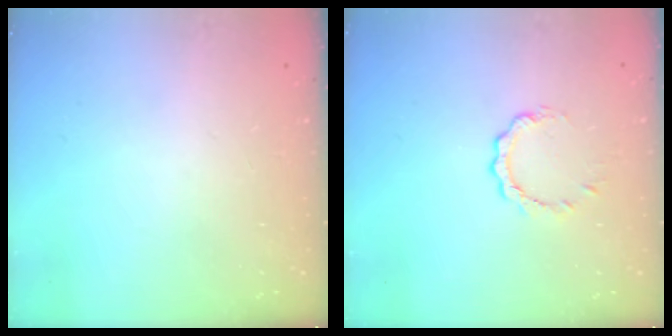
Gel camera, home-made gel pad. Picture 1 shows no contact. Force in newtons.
{"total": 4.2, "press": 4.2, "slide": 0.5}